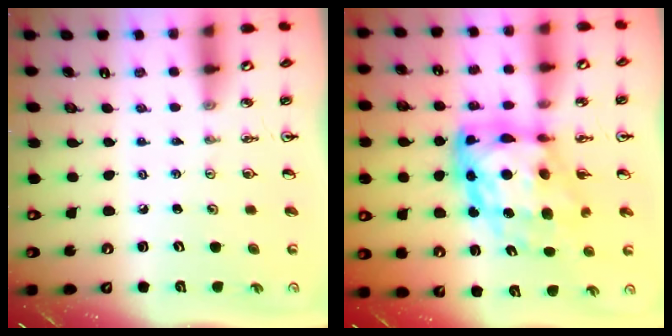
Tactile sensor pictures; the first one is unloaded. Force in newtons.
{"total": 15.8, "press": 15.8, "slide": 1.4}